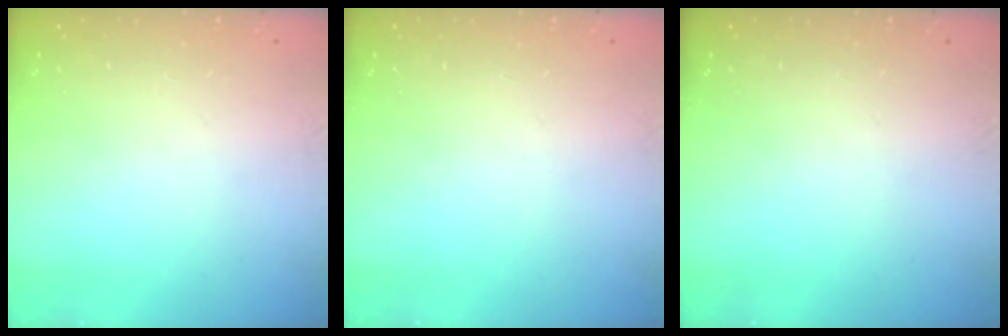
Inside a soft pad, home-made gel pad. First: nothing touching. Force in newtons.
{"total": 0.0}
{"total": 0.0}